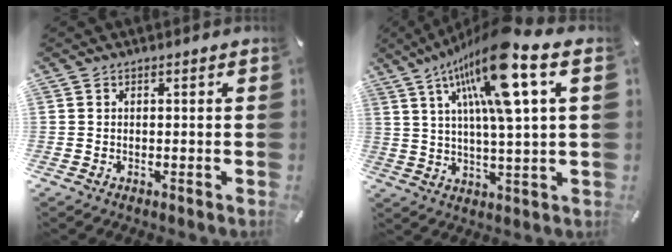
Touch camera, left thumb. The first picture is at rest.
{"total": 17.3, "force": [8.4, 3.4, 14.8], "torque": [-0.281, -0.037, 0.125]}